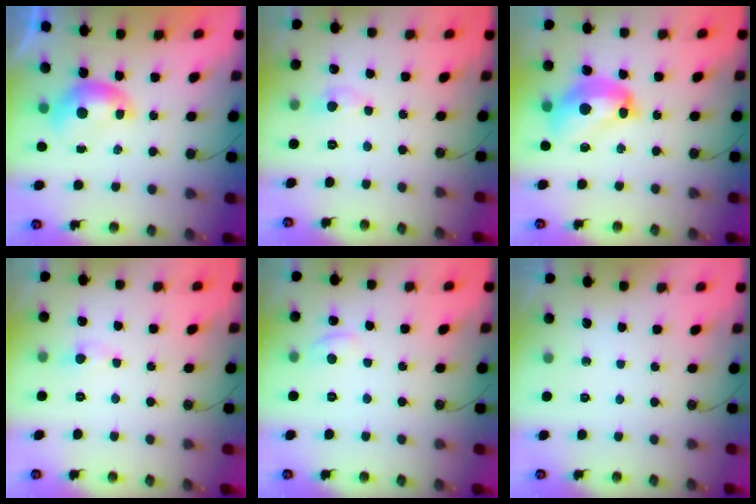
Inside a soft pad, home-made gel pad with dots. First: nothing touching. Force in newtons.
{"total": 1.3, "press": 1.3, "slide": 0.3}
{"total": 9.2, "press": 9.1, "slide": 1.3}
{"total": 0.0}
{"total": 1.6, "press": 1.5, "slide": 0.5}
{"total": 0.0}